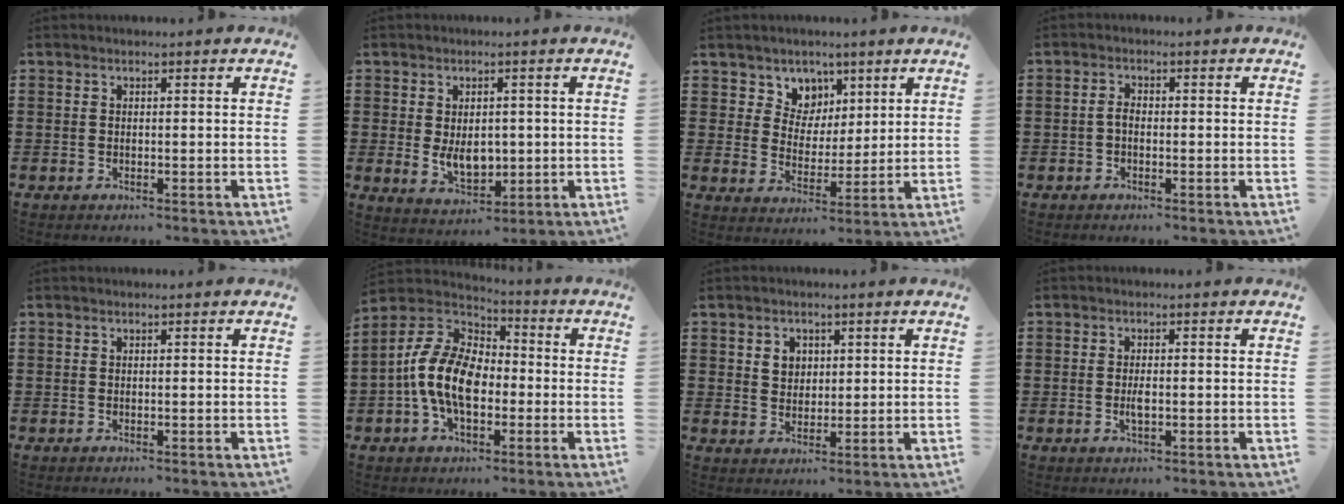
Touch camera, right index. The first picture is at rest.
{"total": 5.5, "force": [-0.1, 3.6, 4.1], "torque": [-0.056, 0.000, -0.005]}
{"total": 6.0, "force": [3.6, 4.8, -0.3], "torque": [-0.036, -0.012, 0.065]}
{"total": 1.7, "force": [-0.6, 0.9, 1.3], "torque": [-0.034, -0.001, -0.013]}
{"total": 0.0}
{"total": 11.7, "force": [-2.1, 7.1, 9.0], "torque": [-0.226, 0.002, -0.048]}
{"total": 2.8, "force": [1.2, 2.3, 0.9], "torque": [-0.027, 0.010, 0.021]}
{"total": 2.3, "force": [-0.3, 0.8, 2.1], "torque": [-0.039, 0.000, -0.005]}